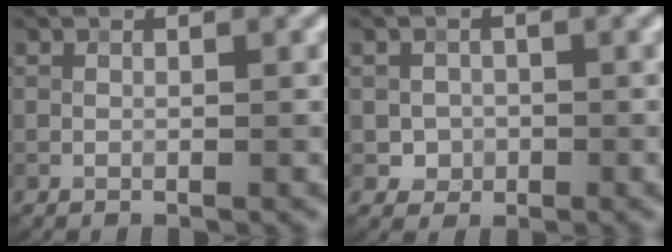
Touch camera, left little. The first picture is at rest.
{"total": 1.9, "force": [-0.2, 1.9, 0.3], "torque": [0.009, 0.000, -0.005]}